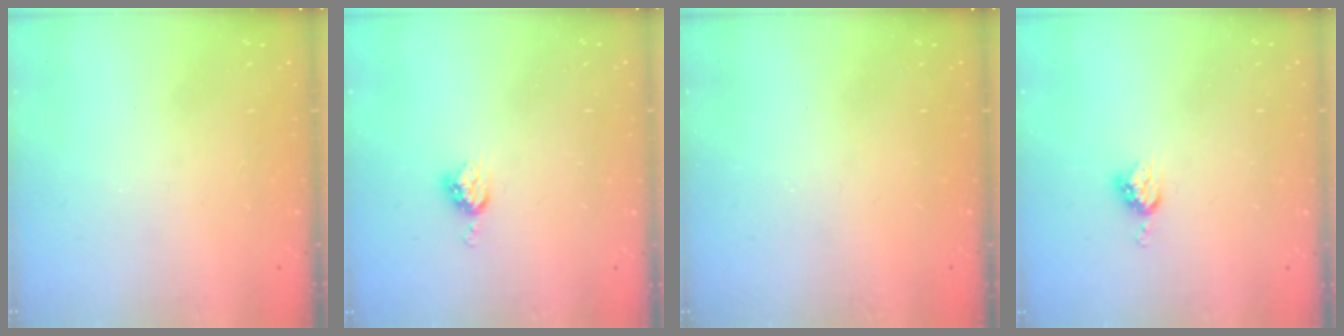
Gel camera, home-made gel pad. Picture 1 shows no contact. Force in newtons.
{"total": 5.1, "press": 5.1, "slide": 0.1}
{"total": 0.0}
{"total": 5.1, "press": 5.1, "slide": 0.1}